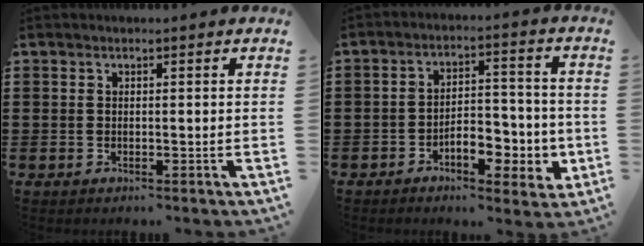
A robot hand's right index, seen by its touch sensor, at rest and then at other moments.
{"total": 6.9, "force": [-2.8, 3.7, 5.1], "torque": [-0.069, 0.008, -0.052]}